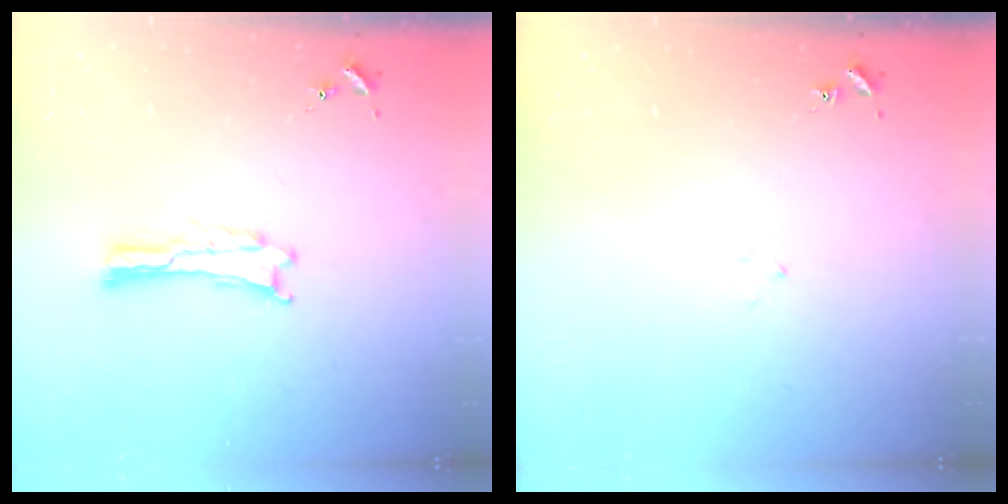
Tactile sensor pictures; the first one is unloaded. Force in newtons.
{"total": 1.8, "press": 1.8, "slide": 0.1}